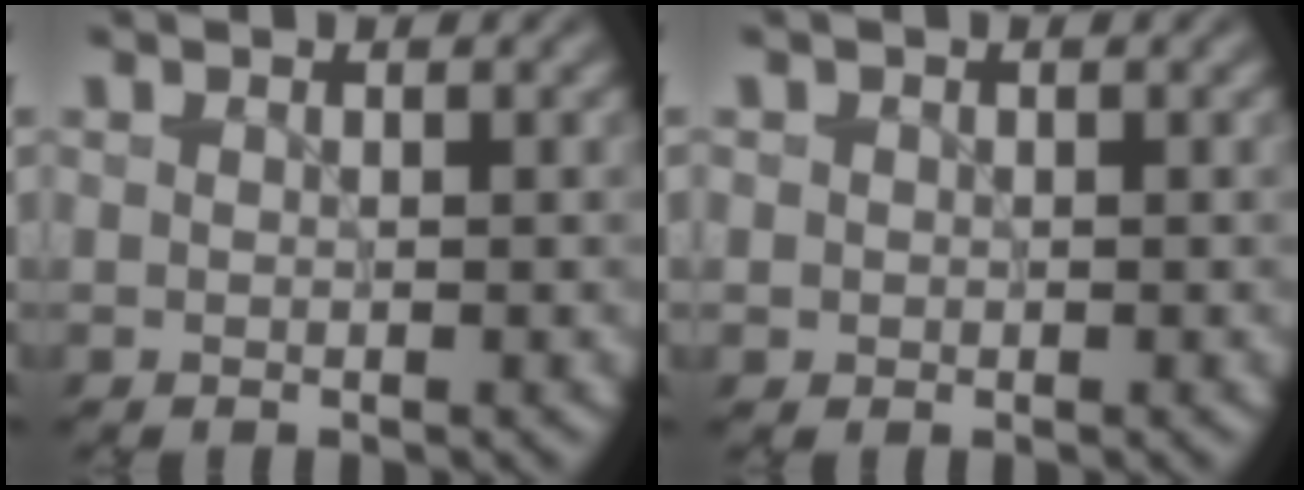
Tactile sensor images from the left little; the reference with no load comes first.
{"total": 0.7, "force": [0.1, 0.7, 0.1], "torque": [0.005, -0.001, -0.002]}